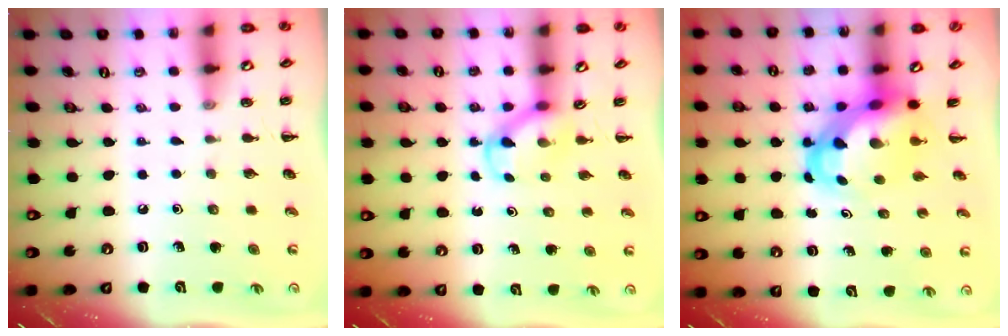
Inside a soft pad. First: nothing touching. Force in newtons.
{"total": 3.6, "press": 3.5, "slide": 0.6}
{"total": 6.2, "press": 6.0, "slide": 1.6}